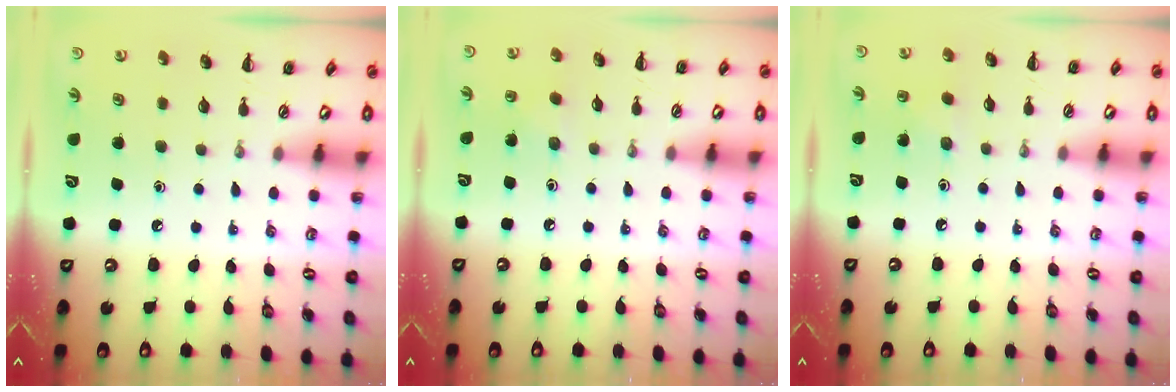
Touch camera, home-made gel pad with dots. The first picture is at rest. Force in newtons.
{"total": 3.0, "press": 2.8, "slide": 1.0}
{"total": 3.0, "press": 2.8, "slide": 1.0}